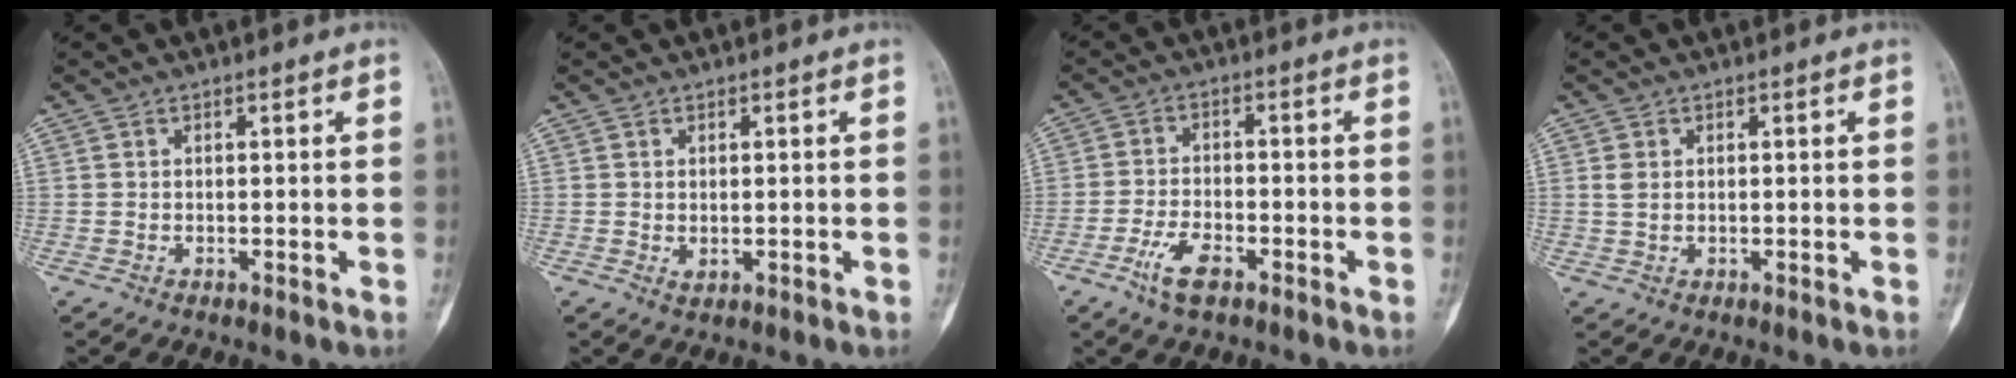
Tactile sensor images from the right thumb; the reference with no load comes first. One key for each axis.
{"total": 1.2, "fx": -0.1, "fy": 0.8, "fz": 0.8, "tx": -0.013, "ty": -0.002, "tz": 0.005}
{"total": 6.0, "fx": -3.4, "fy": 2.6, "fz": 4.1, "tx": -0.086, "ty": 0.016, "tz": -0.061}
{"total": 1.8, "fx": 0.4, "fy": 1.3, "fz": 1.2, "tx": -0.023, "ty": 0.002, "tz": 0.012}